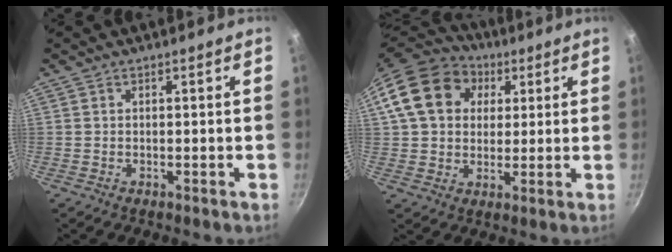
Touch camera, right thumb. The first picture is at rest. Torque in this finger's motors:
{"motor_torque": [0.29, 3.26, 1.17, -0.03, 0.41]}